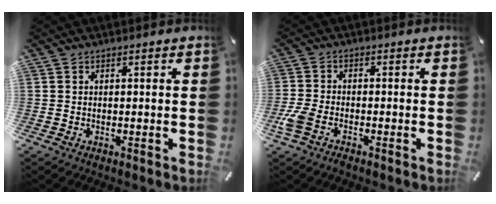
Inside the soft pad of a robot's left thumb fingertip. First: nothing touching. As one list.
[{"total": 4.6, "force": [-2.6, 2.2, 3.1], "torque": [-0.083, 0.001, -0.054]}]